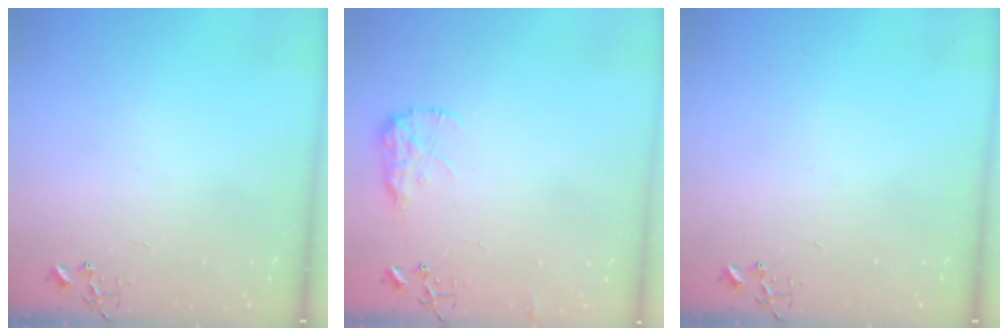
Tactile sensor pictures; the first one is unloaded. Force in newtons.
{"total": 9.8, "press": 9.8, "slide": 0.2}
{"total": 0.0}